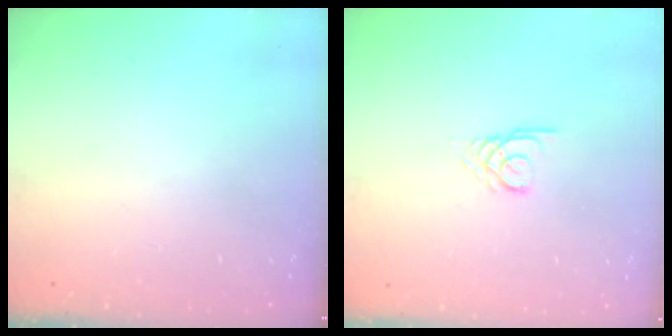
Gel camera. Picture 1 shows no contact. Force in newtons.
{"total": 2.7, "press": 2.7, "slide": 0.3}